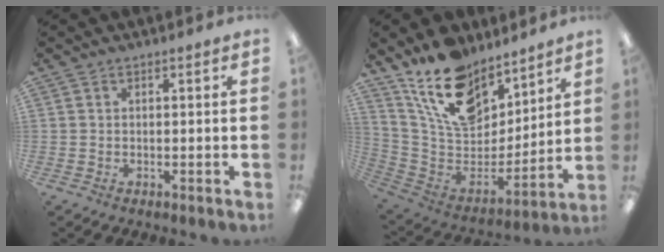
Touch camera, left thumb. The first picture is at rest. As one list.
[{"total": 18.7, "force": [13.5, 9.9, 8.4], "torque": [-0.169, -0.081, 0.249]}]